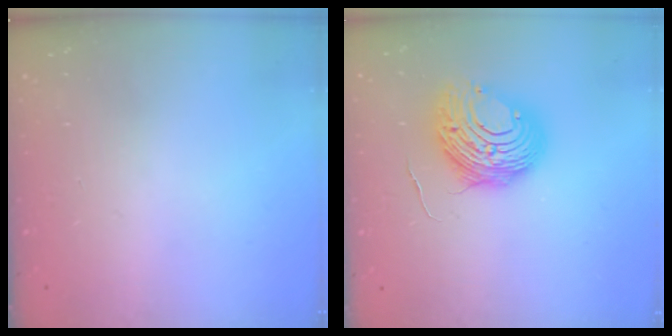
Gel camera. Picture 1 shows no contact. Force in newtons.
{"total": 12.2, "press": 12.2, "slide": 1.4}